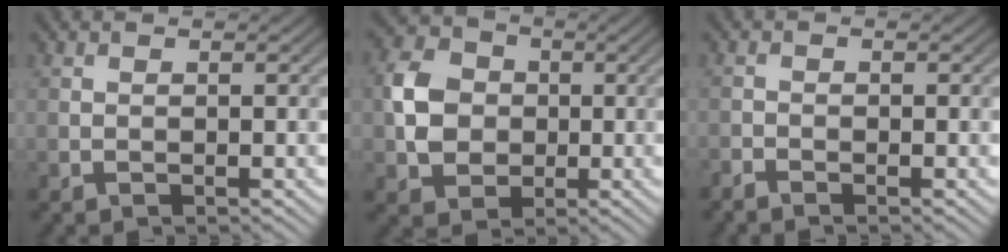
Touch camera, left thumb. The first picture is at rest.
{"total": 6.6, "force": [0.0, 5.7, 3.2], "torque": [-0.071, 0.006, -0.006]}
{"total": 1.1, "force": [-1.0, 0.1, 0.3], "torque": [-0.007, -0.004, -0.026]}